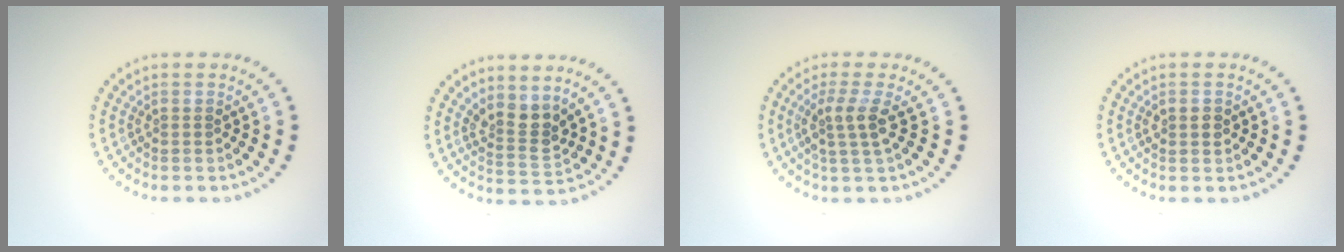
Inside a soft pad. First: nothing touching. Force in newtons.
{"total": 2.6, "press": 2.2, "slide": 1.5}
{"total": 2.7, "press": 1.9, "slide": 1.8}
{"total": 1.6, "press": 1.6, "slide": 0.1}